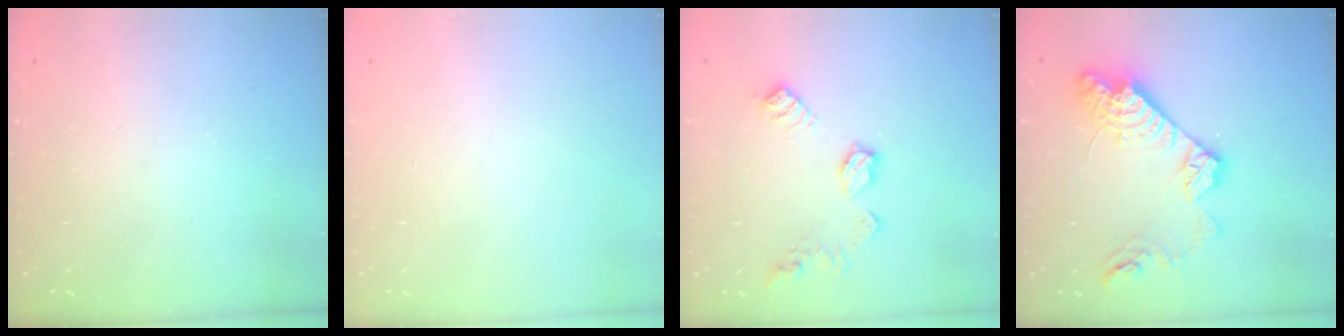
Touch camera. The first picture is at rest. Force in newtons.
{"total": 0.0}
{"total": 10.0, "press": 10.0, "slide": 0.3}
{"total": 17.1, "press": 17.0, "slide": 1.4}